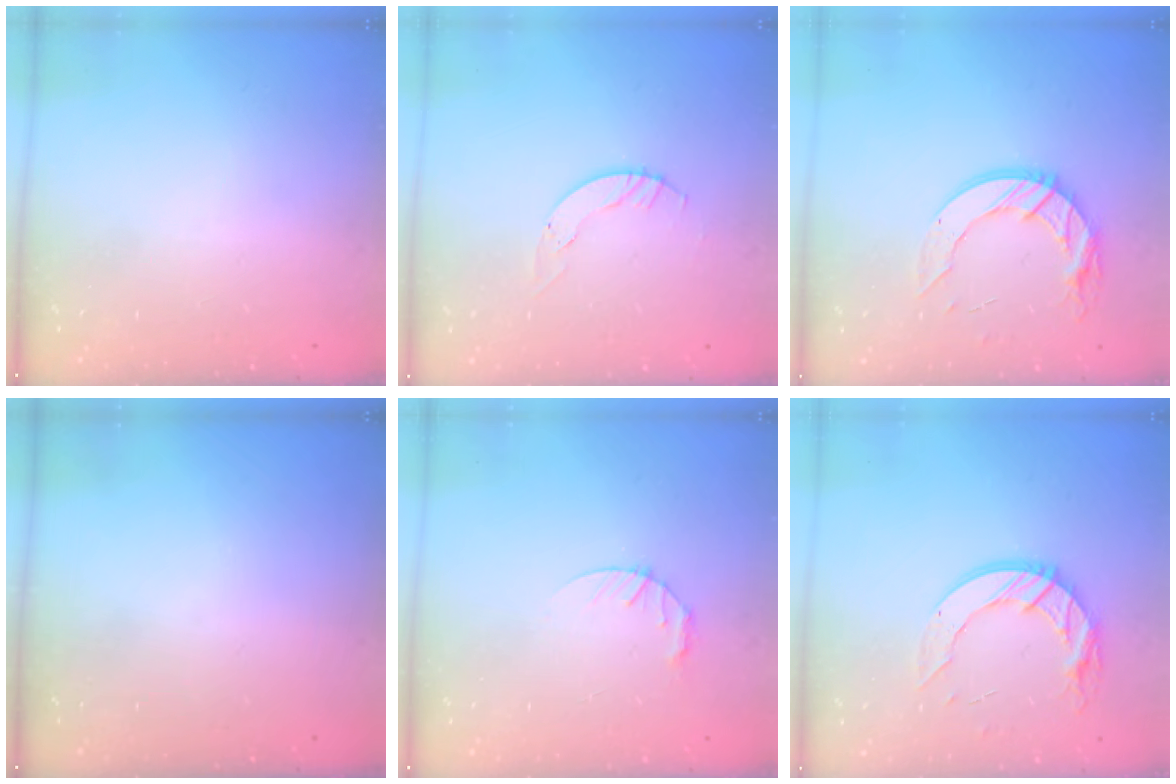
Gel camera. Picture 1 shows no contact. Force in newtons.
{"total": 4.0, "press": 4.0, "slide": 0.4}
{"total": 12.9, "press": 12.9, "slide": 0.8}
{"total": 0.0}
{"total": 3.6, "press": 3.6, "slide": 0.5}
{"total": 12.9, "press": 12.9, "slide": 0.8}